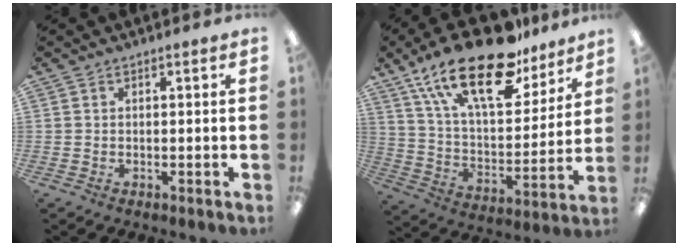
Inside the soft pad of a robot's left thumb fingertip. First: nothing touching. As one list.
[{"total": 25.5, "force": [17.4, 10.2, 15.7], "torque": [-0.279, -0.103, 0.295]}]